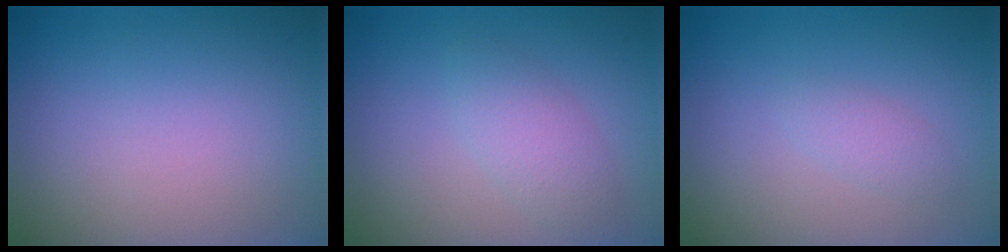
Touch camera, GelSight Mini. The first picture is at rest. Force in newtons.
{"total": 2.5, "press": 2.5, "slide": 0.1}
{"total": 1.2, "press": 1.1, "slide": 0.1}